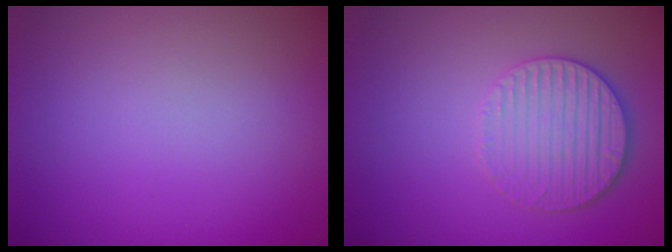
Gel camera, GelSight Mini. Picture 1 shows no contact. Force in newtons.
{"total": 3.4, "press": 3.2, "slide": 1.1}